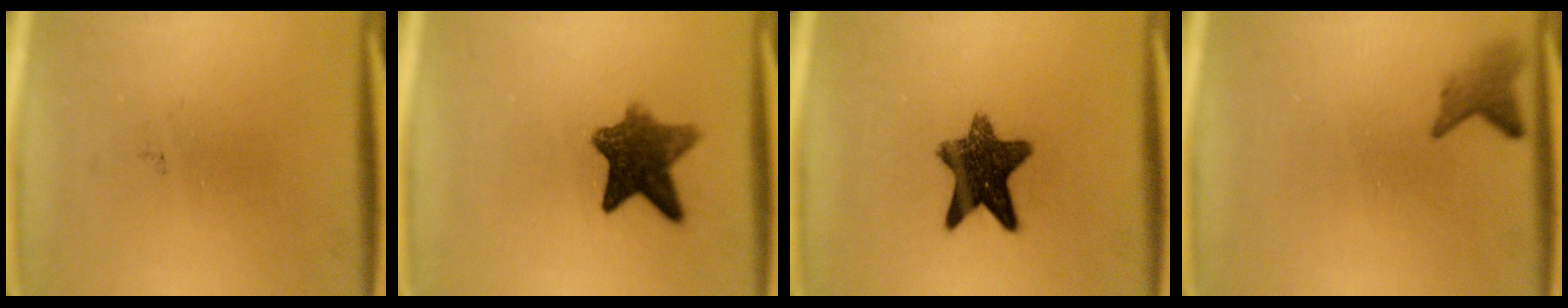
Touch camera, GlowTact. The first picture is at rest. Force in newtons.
{"total": 8.2}
{"total": 10.7}
{"total": 2.4}